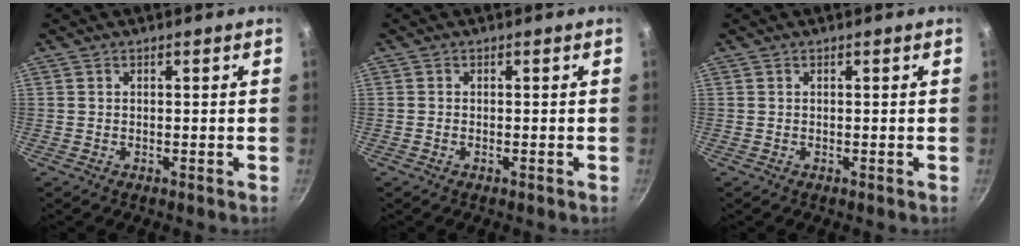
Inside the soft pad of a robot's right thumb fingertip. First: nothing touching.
{"total": 0.5, "force": [-0.3, 0.2, 0.4], "torque": [-0.009, 0.001, -0.007]}
{"total": 0.0}